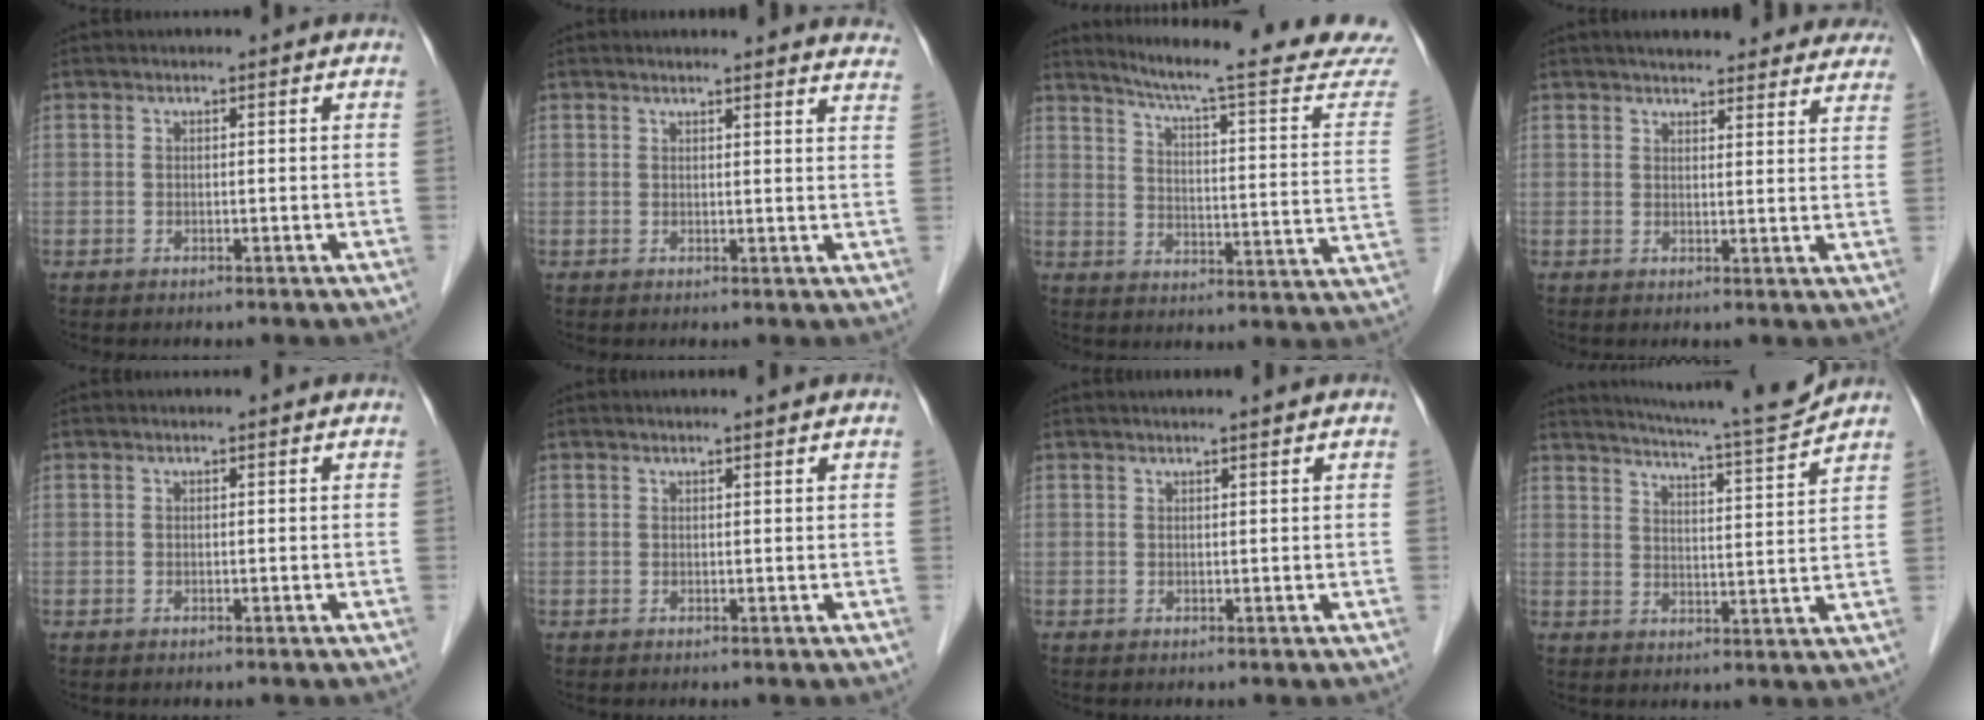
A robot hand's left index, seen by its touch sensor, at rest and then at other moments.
{"total": 12.7, "force": [12.5, 1.1, 2.5], "torque": [-0.005, -0.041, 0.111]}
{"total": 22.8, "force": [21.0, -0.4, 8.7], "torque": [-0.128, -0.090, 0.260]}
{"total": 18.1, "force": [16.4, 4.3, 6.1], "torque": [-0.059, 0.011, 0.187]}
{"total": 0.0}
{"total": 1.6, "force": [1.5, -0.3, 0.5], "torque": [-0.010, 0.004, 0.022]}
{"total": 2.7, "force": [2.4, -0.4, 1.1], "torque": [-0.014, 0.012, 0.034]}
{"total": 11.8, "force": [11.1, -1.7, 3.7], "torque": [-0.068, -0.025, 0.158]}